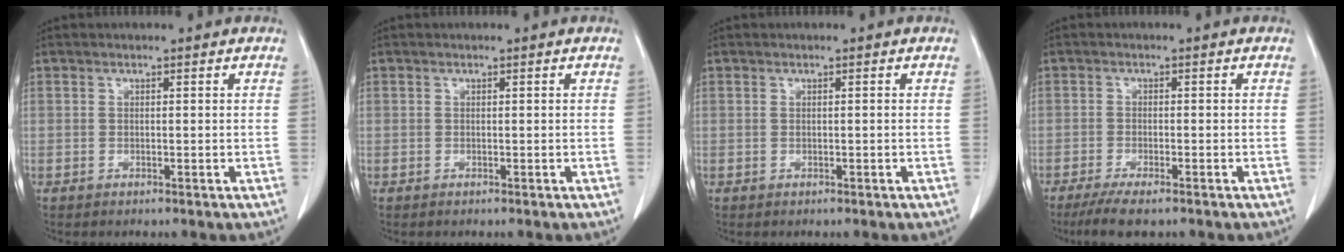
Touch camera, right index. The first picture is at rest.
{"total": 0.0}
{"total": 0.0}
{"total": 5.7, "force": [-4.3, 1.0, 3.7], "torque": [-0.063, -0.014, -0.068]}